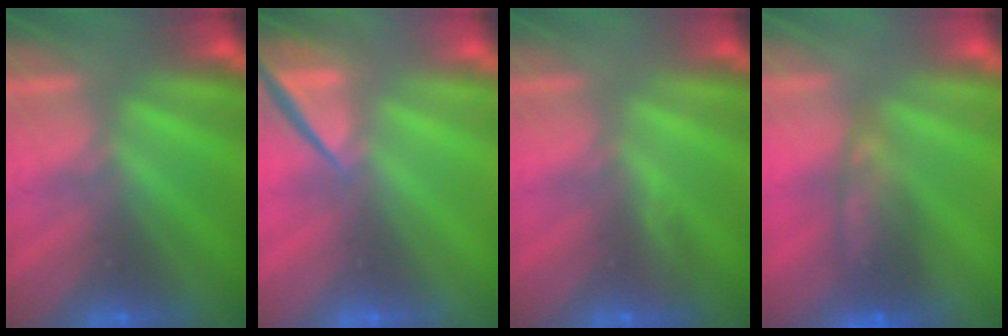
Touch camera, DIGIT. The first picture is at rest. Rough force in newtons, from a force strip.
{"total": 4.6}
{"total": 3.0}
{"total": 10.8}